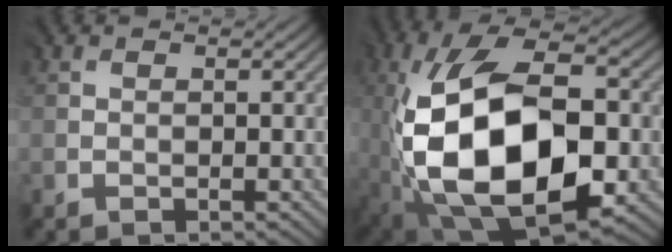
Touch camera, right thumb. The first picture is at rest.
{"total": 17.5, "force": [-3.1, 9.8, 14.1], "torque": [-0.269, -0.011, -0.055]}